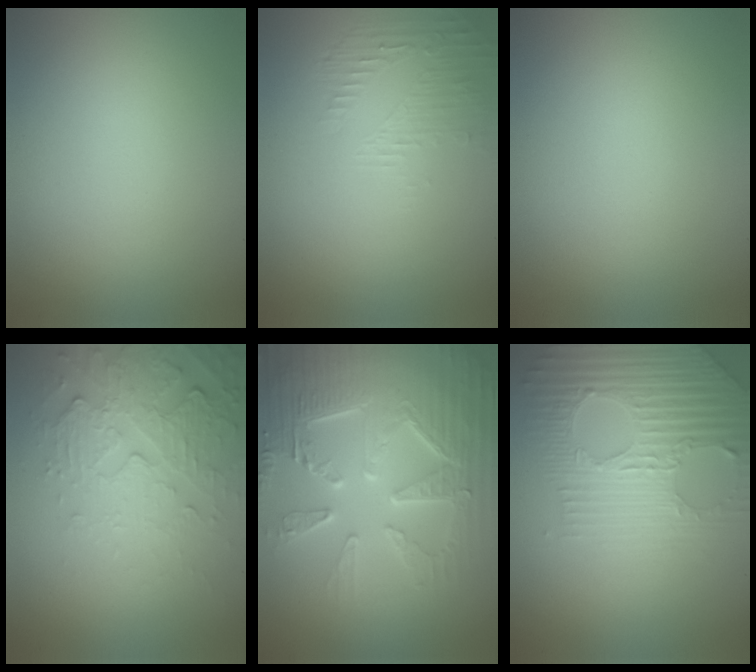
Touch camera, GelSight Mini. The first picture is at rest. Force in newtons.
{"total": 1.6, "press": 0.4, "slide": 1.6}
{"total": 0.0}
{"total": 5.5, "press": 3.5, "slide": 4.2}
{"total": 8.9, "press": 6.3, "slide": 6.3}
{"total": 6.4, "press": 5.1, "slide": 3.9}